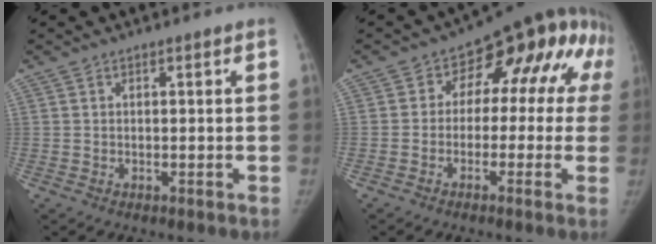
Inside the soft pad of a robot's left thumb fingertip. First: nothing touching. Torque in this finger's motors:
{"motor_torque": [-0.21, 1.00, -0.09, 0.19, 0.07]}